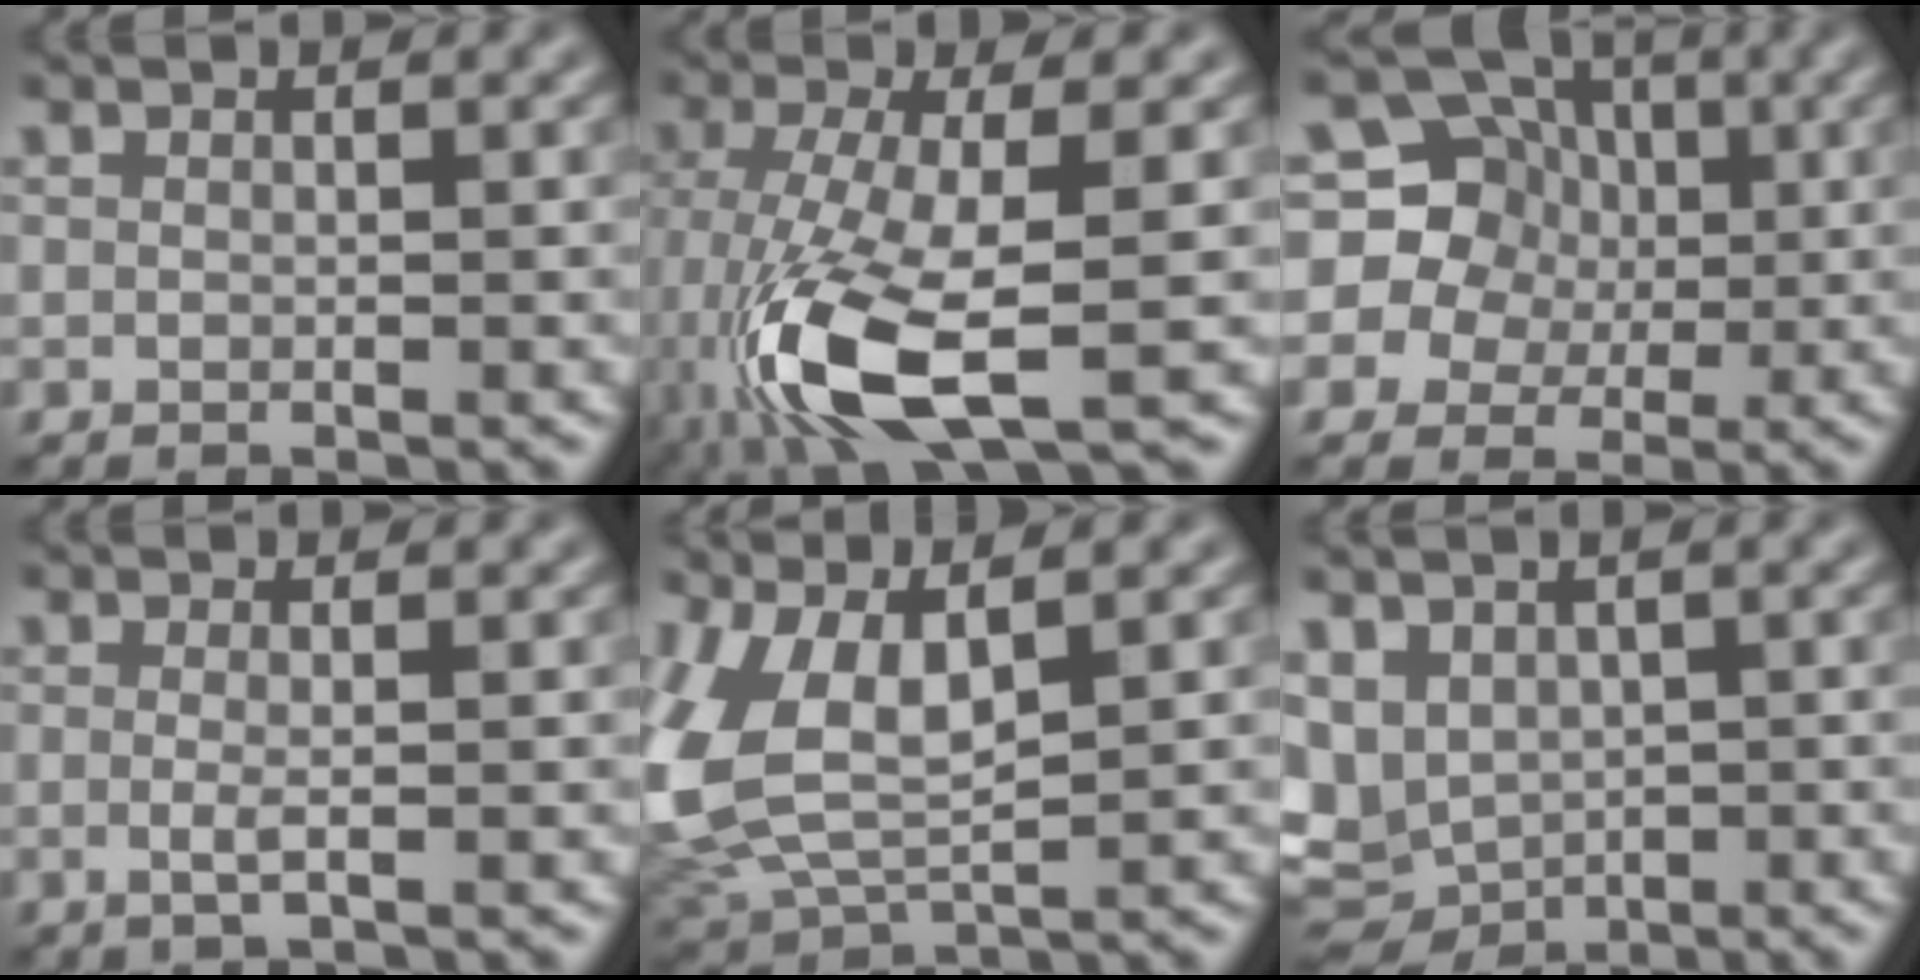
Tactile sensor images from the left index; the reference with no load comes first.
{"total": 9.8, "force": [-4.0, 3.1, 8.3], "torque": [-0.193, -0.018, -0.080]}
{"total": 12.2, "force": [2.9, 11.1, 4.1], "torque": [-0.109, 0.053, 0.038]}
{"total": 1.7, "force": [-0.4, 0.4, 1.5], "torque": [-0.028, -0.006, -0.012]}
{"total": 8.9, "force": [1.9, 4.7, 7.3], "torque": [-0.189, -0.003, 0.040]}
{"total": 7.2, "force": [-1.2, 5.5, 4.5], "torque": [-0.083, -0.015, 0.000]}